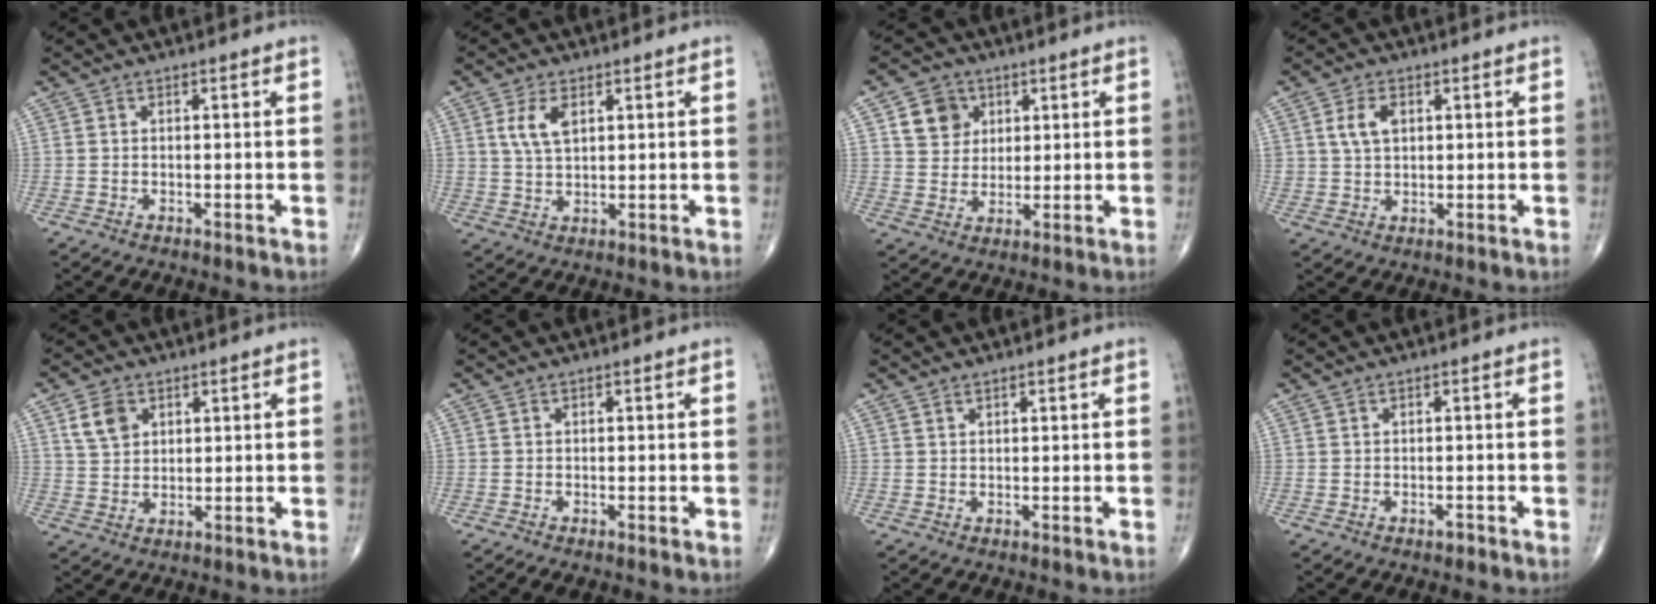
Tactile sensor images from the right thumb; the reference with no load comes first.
{"total": 5.4, "force": [2.0, 2.8, 4.2], "torque": [-0.081, -0.006, 0.044]}
{"total": 7.5, "force": [3.0, 6.4, 2.6], "torque": [-0.013, -0.010, 0.053]}
{"total": 4.8, "force": [1.5, 3.2, 3.3], "torque": [-0.055, -0.002, 0.030]}
{"total": 5.6, "force": [2.5, 4.0, 2.9], "torque": [-0.040, -0.009, 0.050]}
{"total": 0.8, "force": [-0.2, 0.3, 0.7], "torque": [-0.006, -0.002, -0.004]}
{"total": 0.7, "force": [0.6, 0.1, 0.3], "torque": [-0.005, -0.004, 0.013]}
{"total": 0.7, "force": [-0.4, 0.4, 0.4], "torque": [-0.003, 0.000, -0.007]}